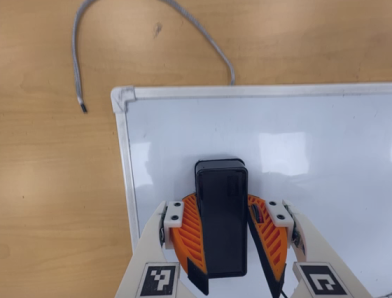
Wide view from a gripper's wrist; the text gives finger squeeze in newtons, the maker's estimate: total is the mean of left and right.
{"total": 13.9, "left": 15.4, "right": 12.5}